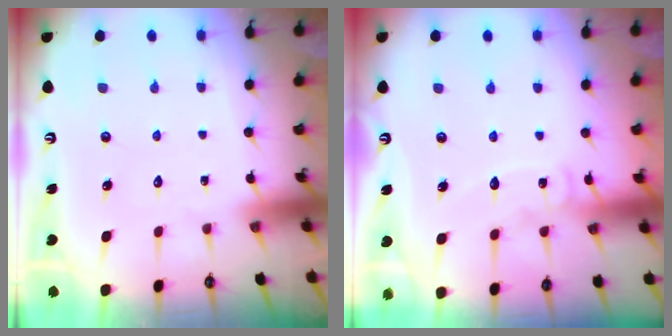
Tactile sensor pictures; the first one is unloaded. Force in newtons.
{"total": 7.6, "press": 7.6, "slide": 0.7}